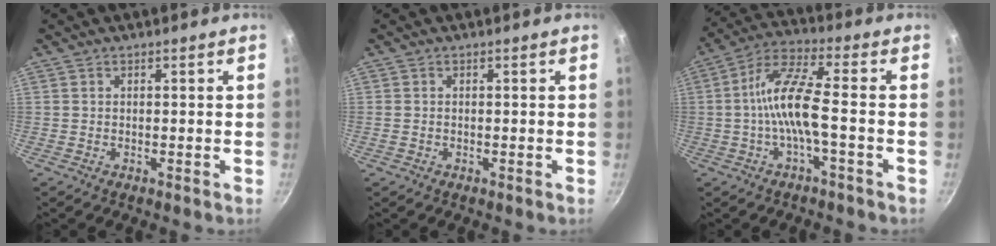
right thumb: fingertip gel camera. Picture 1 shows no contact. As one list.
[{"total": 0.7, "force": [-0.2, 0.6, 0.4], "torque": [-0.008, 0.001, -0.003]}, {"total": 10.4, "force": [-2.0, 2.4, 9.9], "torque": [-0.207, 0.034, -0.047]}]